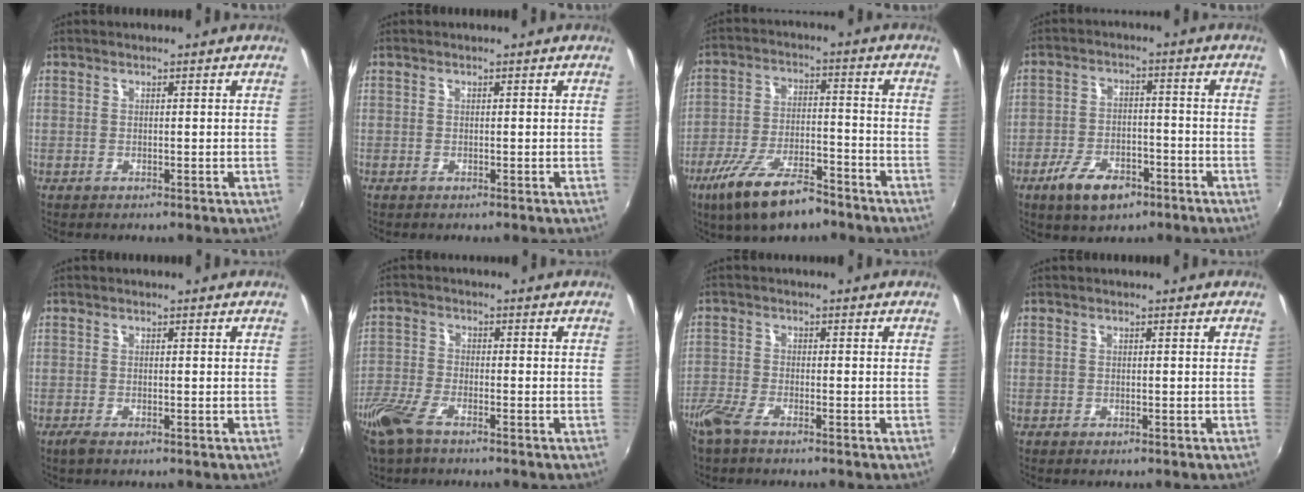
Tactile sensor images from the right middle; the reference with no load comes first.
{"total": 0.0}
{"total": 13.7, "force": [-9.7, 3.8, 8.9], "torque": [-0.186, -0.030, -0.169]}
{"total": 8.7, "force": [-5.6, 3.8, 5.6], "torque": [-0.125, -0.009, -0.095]}
{"total": 1.3, "force": [-0.9, 0.2, 1.0], "torque": [-0.021, -0.006, -0.017]}
{"total": 8.4, "force": [-5.8, 3.0, 5.2], "torque": [-0.136, -0.019, -0.123]}
{"total": 4.7, "force": [-3.7, 1.3, 2.5], "torque": [-0.070, -0.010, -0.079]}
{"total": 0.7, "force": [-0.1, -0.6, -0.1], "torque": [0.004, -0.005, -0.003]}